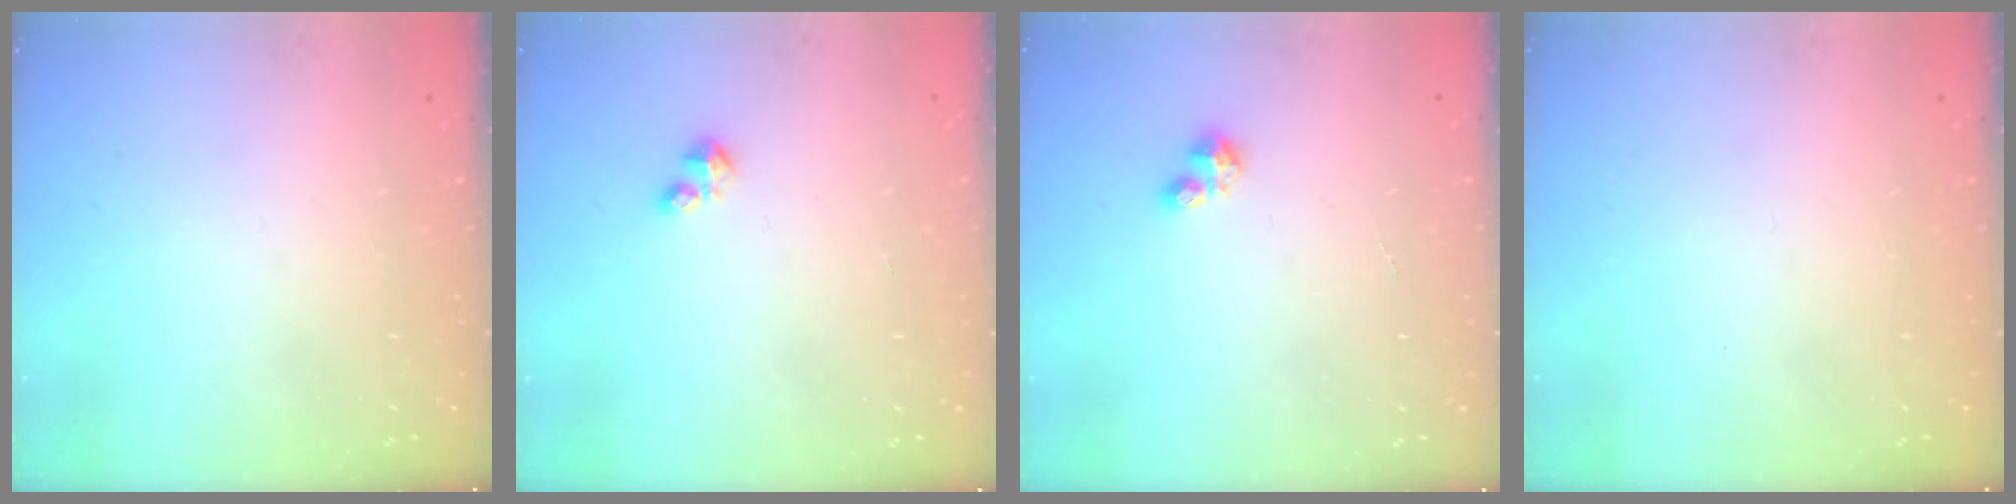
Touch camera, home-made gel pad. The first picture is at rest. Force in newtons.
{"total": 1.6, "press": 1.5, "slide": 0.4}
{"total": 3.0, "press": 3.0, "slide": 0.5}
{"total": 0.0}